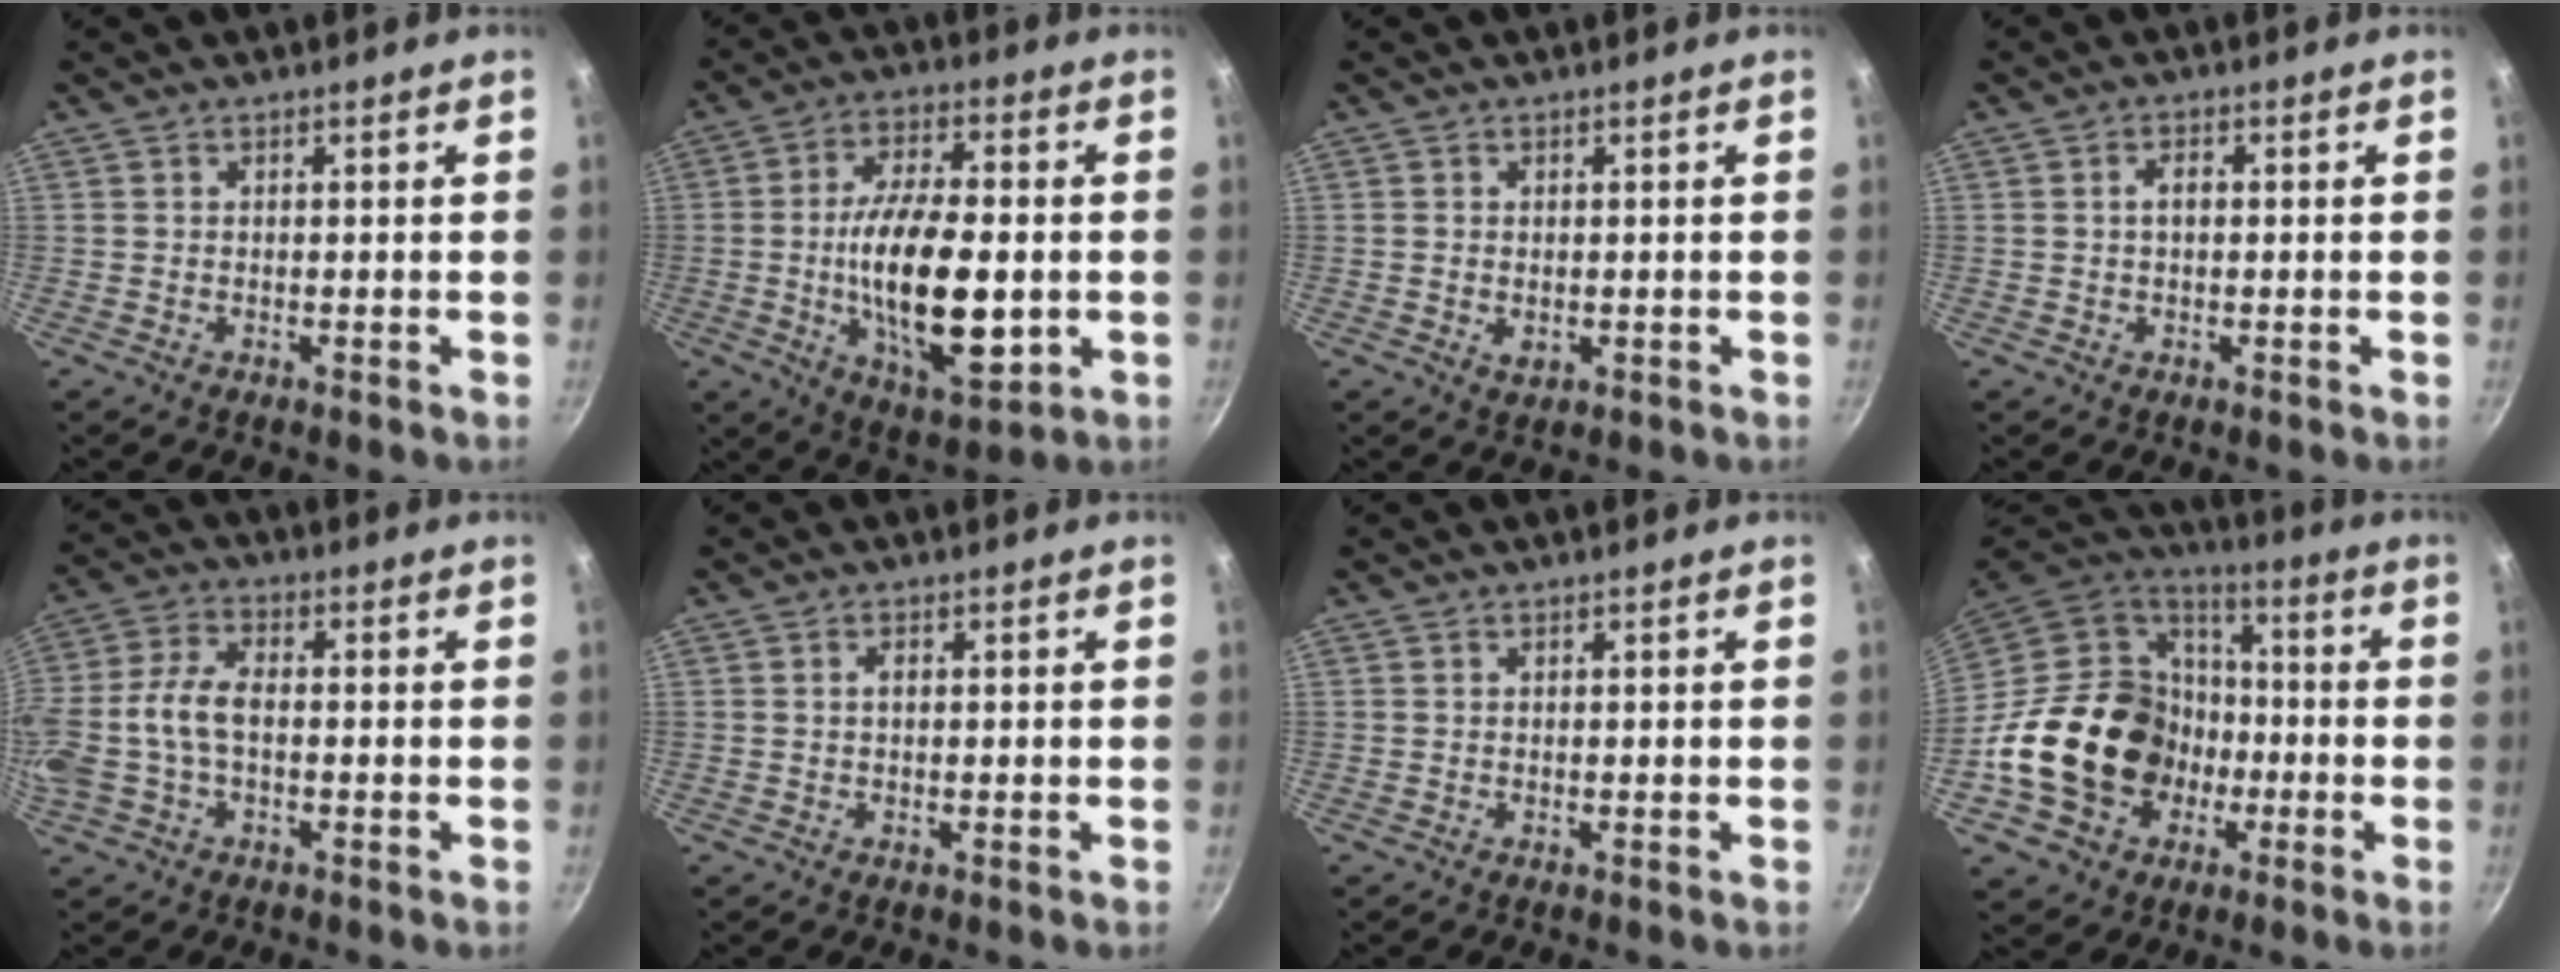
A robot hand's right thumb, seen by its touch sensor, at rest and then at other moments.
{"total": 19.2, "force": [-2.2, 8.2, 17.2], "torque": [-0.291, 0.005, -0.033]}
{"total": 1.9, "force": [-0.2, 1.4, 1.3], "torque": [-0.023, -0.003, 0.000]}
{"total": 2.1, "force": [0.1, 1.3, 1.7], "torque": [-0.025, 0.008, 0.001]}
{"total": 10.9, "force": [-1.6, 6.2, 8.9], "torque": [-0.191, 0.024, -0.043]}
{"total": 1.0, "force": [0.1, 0.6, 0.8], "torque": [-0.014, 0.004, 0.001]}
{"total": 0.0}
{"total": 25.1, "force": [-5.5, 20.0, 14.2], "torque": [-0.240, 0.058, -0.083]}